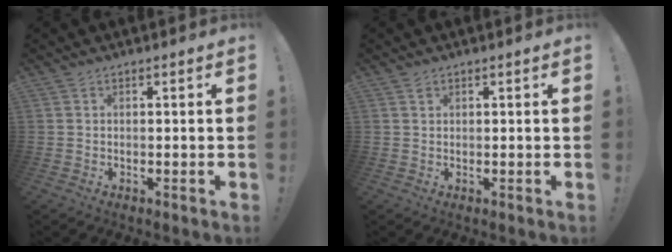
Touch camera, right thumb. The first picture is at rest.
{"total": 0.9, "force": [0.6, 0.5, 0.3], "torque": [0.003, -0.003, 0.010]}